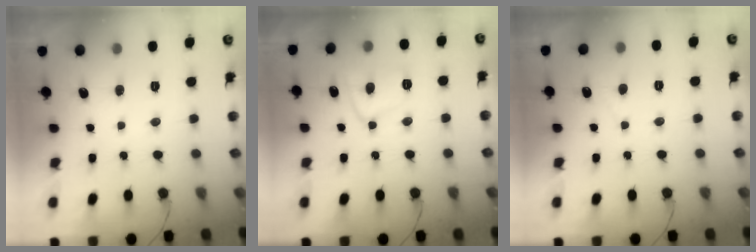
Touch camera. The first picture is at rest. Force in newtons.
{"total": 8.2, "press": 8.2, "slide": 0.7}
{"total": 2.3, "press": 2.3, "slide": 0.2}